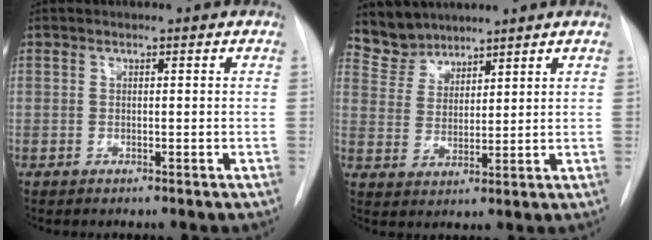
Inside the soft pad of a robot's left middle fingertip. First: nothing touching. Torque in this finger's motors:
{"motor_torque": [0.06, -0.11, 0.01, -0.03]}